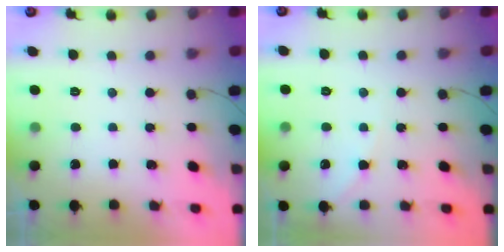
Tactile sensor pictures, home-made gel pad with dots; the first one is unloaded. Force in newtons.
{"total": 4.0, "press": 4.0, "slide": 0.6}